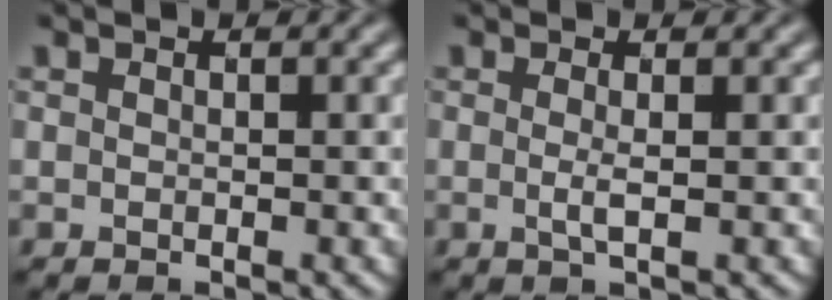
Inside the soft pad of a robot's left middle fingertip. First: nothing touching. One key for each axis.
{"total": 1.2, "fx": -0.4, "fy": 0.1, "fz": 1.1, "tx": -0.028, "ty": -0.003, "tz": -0.002}